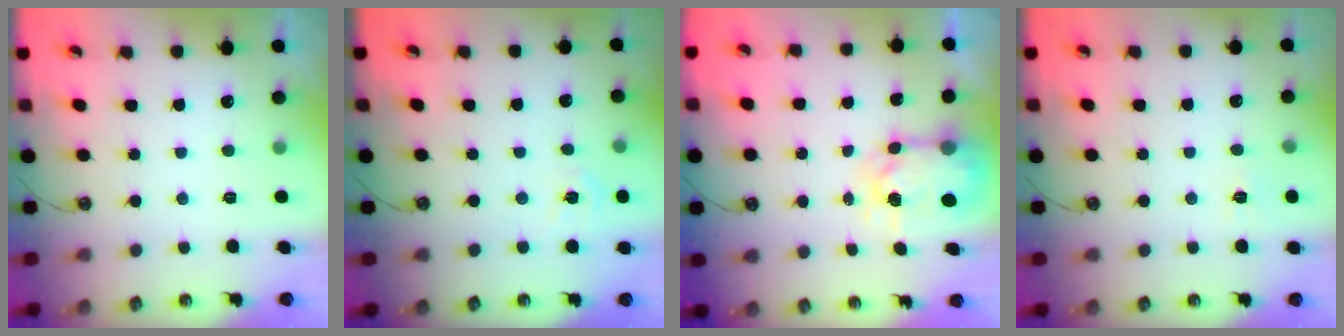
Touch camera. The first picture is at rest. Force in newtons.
{"total": 5.0, "press": 4.9, "slide": 0.5}
{"total": 6.8, "press": 6.7, "slide": 0.6}
{"total": 5.7, "press": 5.7, "slide": 0.6}